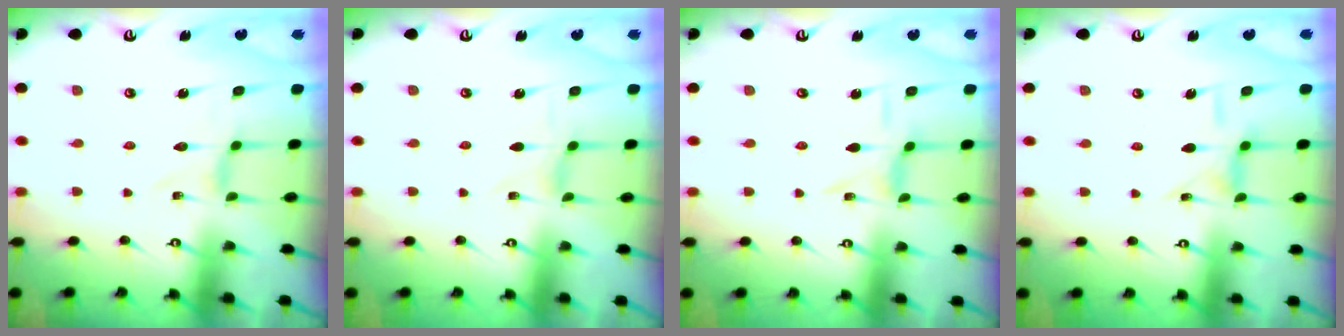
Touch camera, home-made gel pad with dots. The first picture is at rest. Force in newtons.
{"total": 0.0}
{"total": 1.4, "press": 1.3, "slide": 0.4}
{"total": 6.7, "press": 6.7, "slide": 0.4}